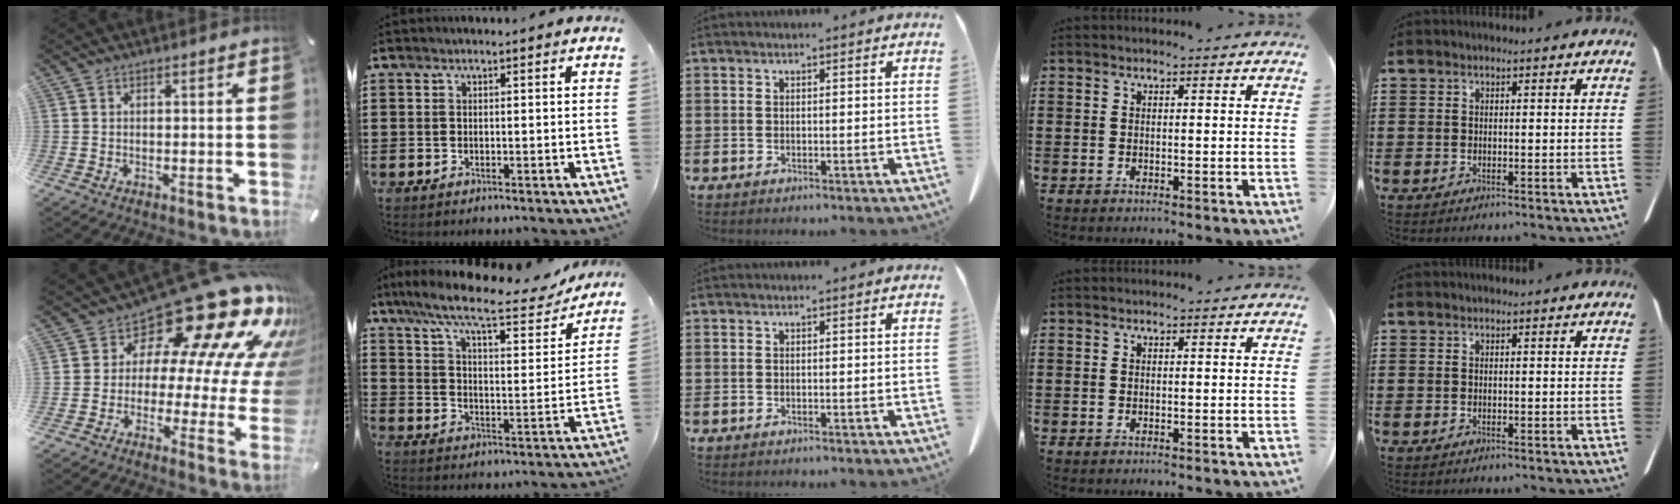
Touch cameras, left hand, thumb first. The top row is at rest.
{"thumb": {"total": 22.5, "force": [16.0, 9.8, 12.4], "torque": [-0.173, -0.139, 0.271]}, "index": {"total": 10.1, "force": [8.2, 1.2, 5.7], "torque": [-0.134, -0.044, 0.134]}}